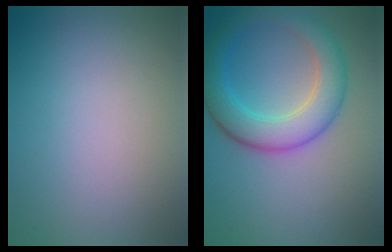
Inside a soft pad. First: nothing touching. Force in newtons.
{"total": 5.8, "press": 5.8, "slide": 0.2}